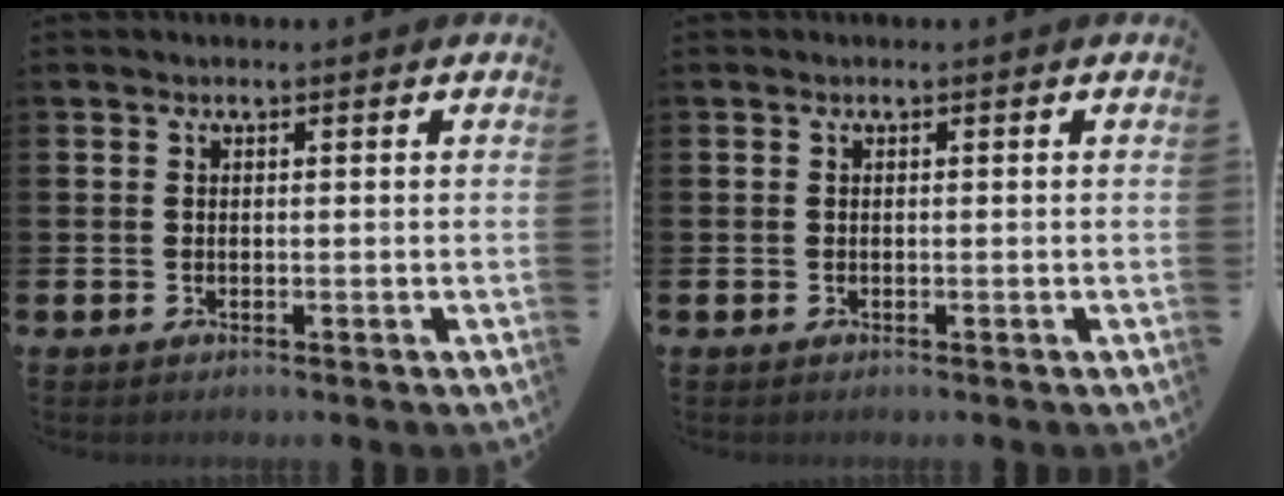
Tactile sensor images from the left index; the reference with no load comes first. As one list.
[{"total": 0.0}]